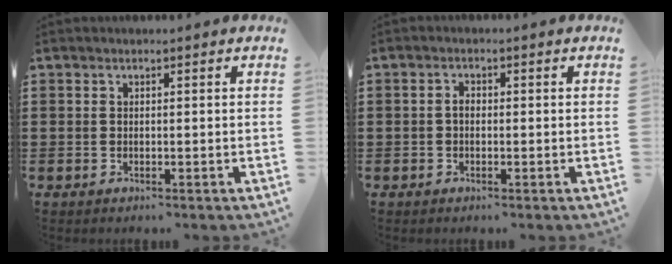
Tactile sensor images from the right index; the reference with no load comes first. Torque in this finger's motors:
{"motor_torque": [0.33, -0.26, 0.22, 0.06]}